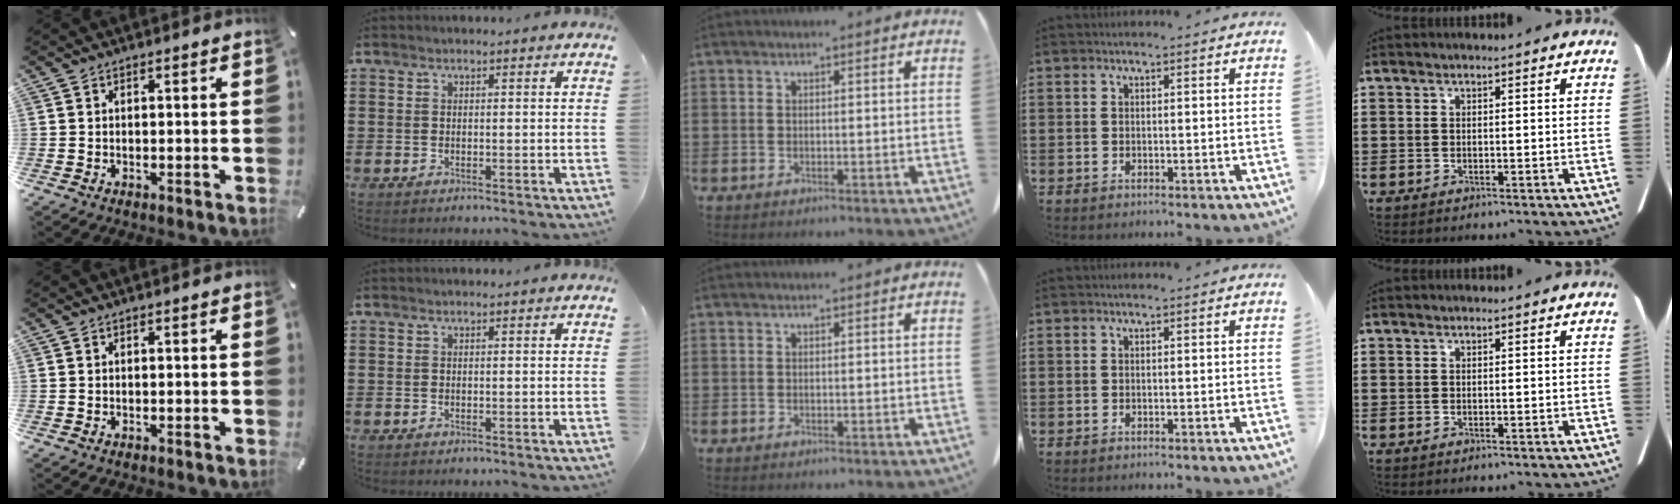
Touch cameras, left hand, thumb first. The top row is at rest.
{}